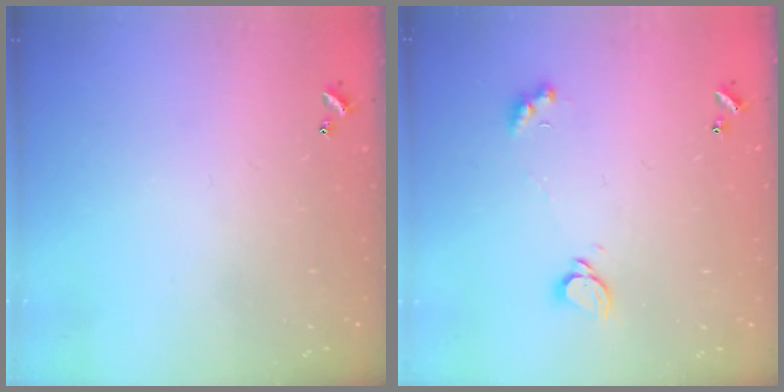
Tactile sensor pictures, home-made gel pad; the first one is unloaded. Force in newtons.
{"total": 2.1, "press": 2.1, "slide": 0.3}